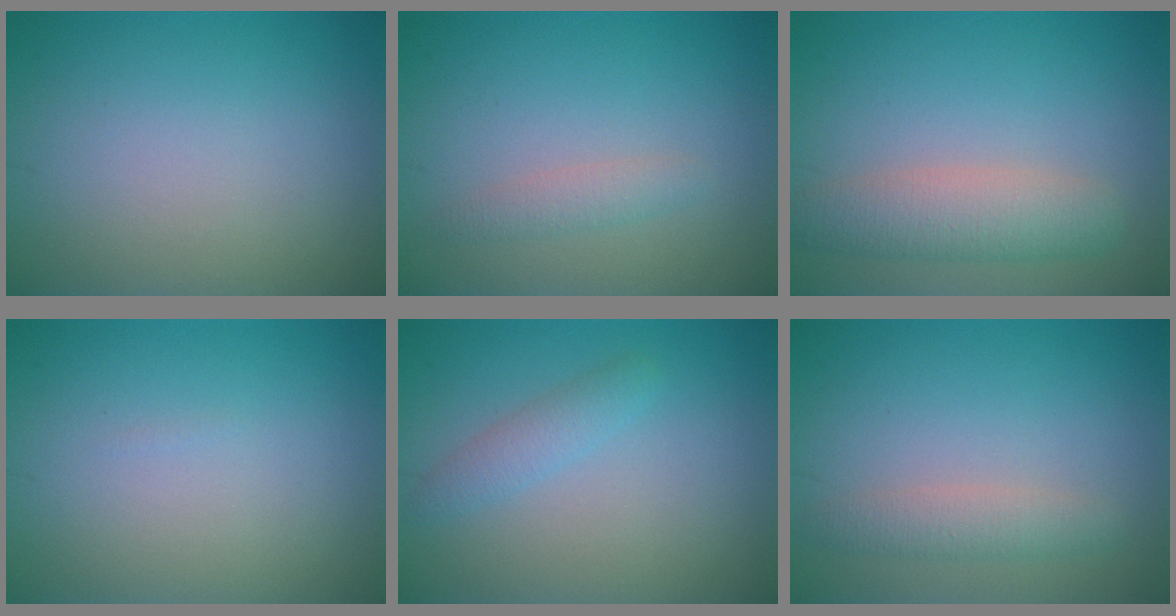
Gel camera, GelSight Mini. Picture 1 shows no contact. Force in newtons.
{"total": 1.4, "press": 1.4, "slide": 0.1}
{"total": 4.1, "press": 4.1, "slide": 0.1}
{"total": 0.0}
{"total": 1.8, "press": 1.8, "slide": 0.1}
{"total": 2.1, "press": 2.1, "slide": 0.0}